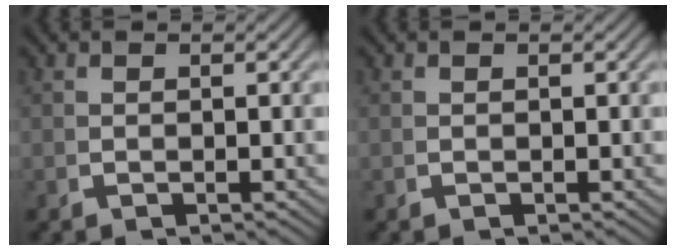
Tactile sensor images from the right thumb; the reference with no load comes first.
{"total": 0.0}